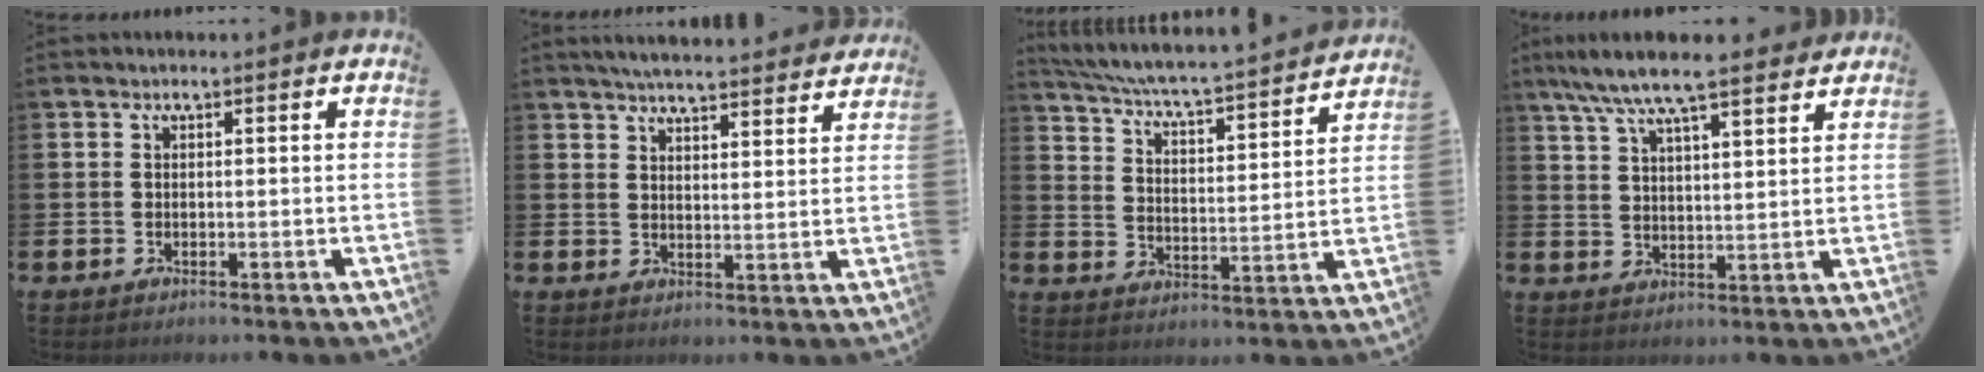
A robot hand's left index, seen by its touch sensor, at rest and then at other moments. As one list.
[{"total": 5.3, "force": [5.2, 0.1, 0.8], "torque": [-0.013, -0.035, 0.089]}, {"total": 5.4, "force": [5.2, 0.0, 1.6], "torque": [-0.054, -0.052, 0.080]}, {"total": 8.1, "force": [7.4, 0.9, 3.2], "torque": [-0.080, -0.031, 0.131]}]